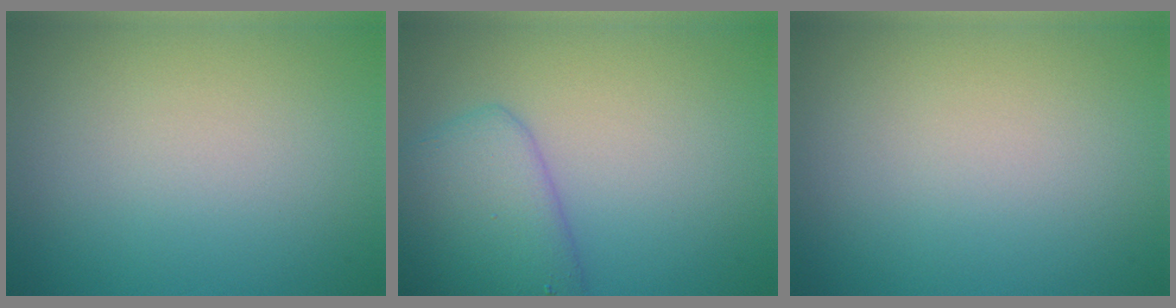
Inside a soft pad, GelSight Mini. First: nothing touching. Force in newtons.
{"total": 4.4, "press": 4.3, "slide": 0.3}
{"total": 0.0}